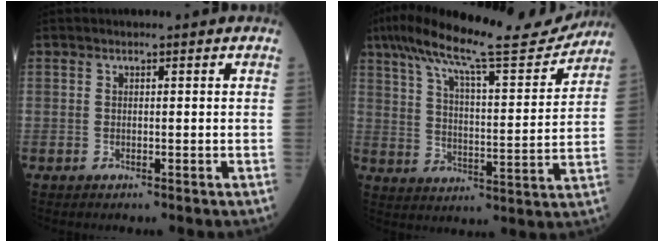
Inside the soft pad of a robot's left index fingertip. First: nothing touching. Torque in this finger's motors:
{"motor_torque": [1.07, -1.06, 0.55, 0.15]}